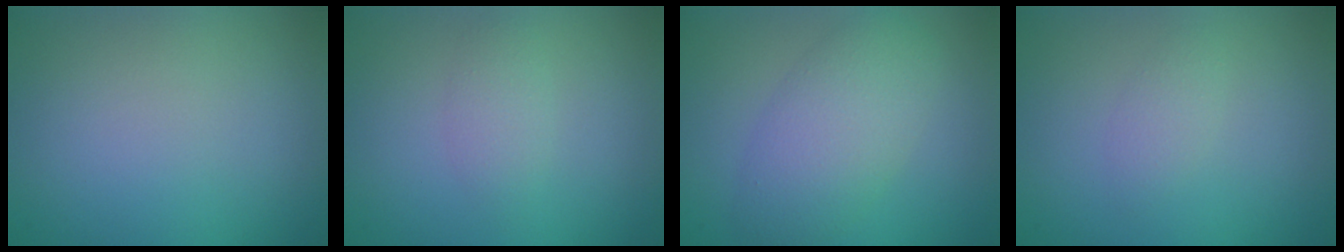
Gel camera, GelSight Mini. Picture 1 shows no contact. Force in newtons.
{"total": 1.5, "press": 1.5, "slide": 0.0}
{"total": 5.0, "press": 5.0, "slide": 0.2}
{"total": 1.2, "press": 1.2, "slide": 0.1}